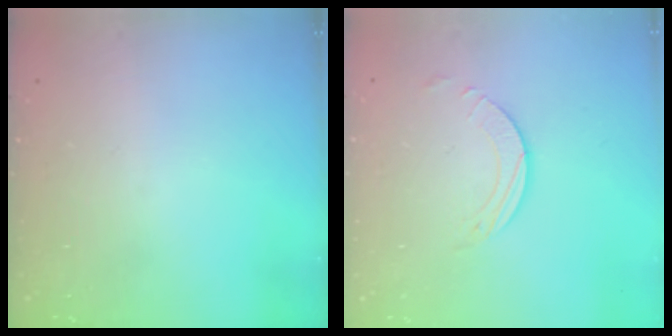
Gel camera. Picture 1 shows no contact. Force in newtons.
{"total": 1.9, "press": 1.9, "slide": 0.2}